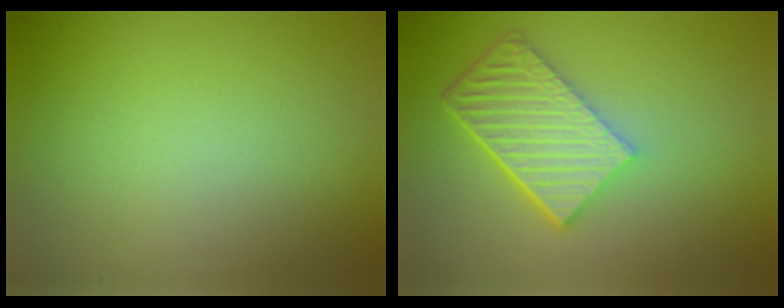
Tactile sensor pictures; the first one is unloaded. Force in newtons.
{"total": 6.2, "press": 4.4, "slide": 4.3}